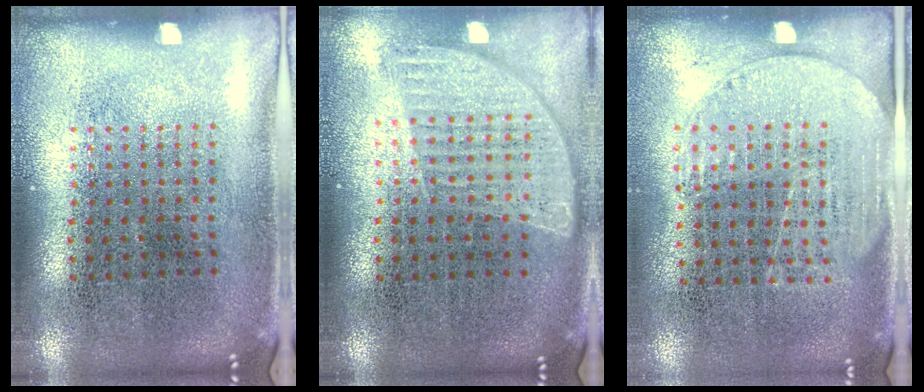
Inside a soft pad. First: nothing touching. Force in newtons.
{"total": 0.9, "press": 0.9, "slide": 0.2}
{"total": 1.5, "press": 1.3, "slide": 0.7}